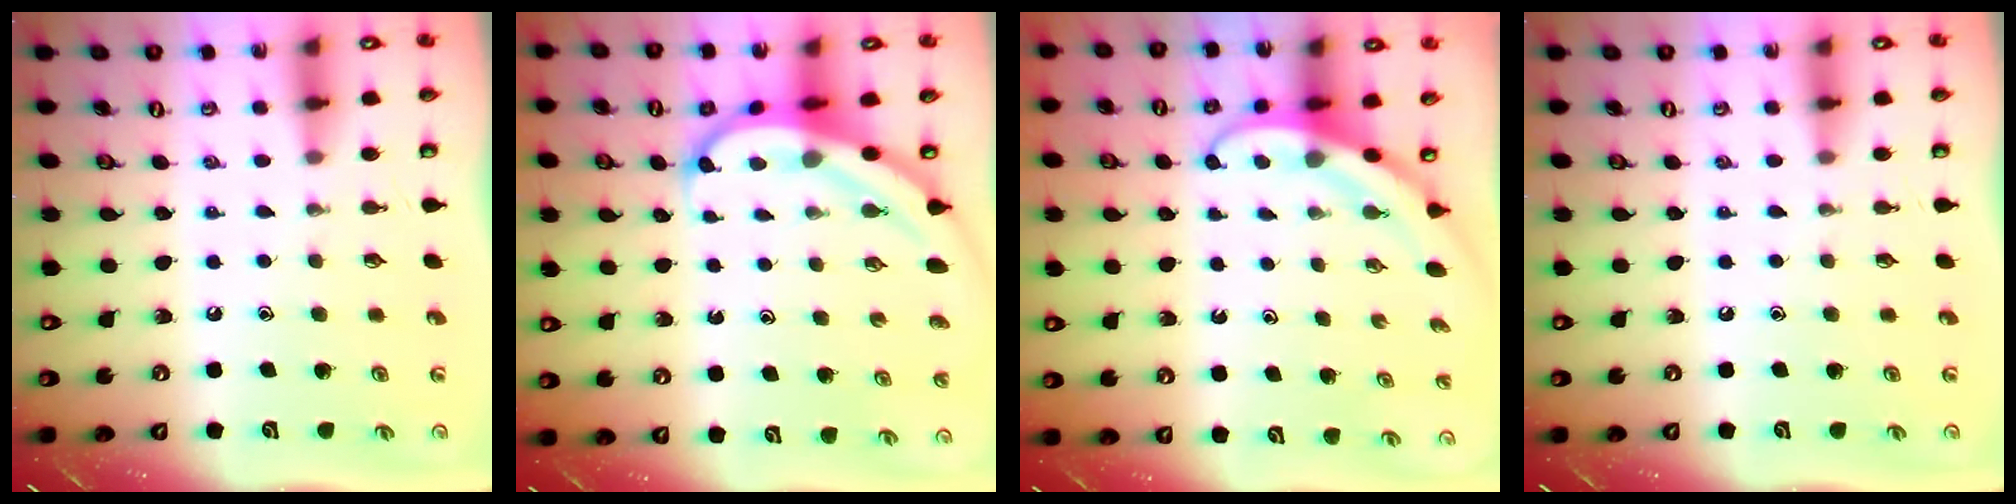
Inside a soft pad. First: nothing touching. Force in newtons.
{"total": 6.6, "press": 6.5, "slide": 1.2}
{"total": 3.7, "press": 3.7, "slide": 0.4}
{"total": 0.0}